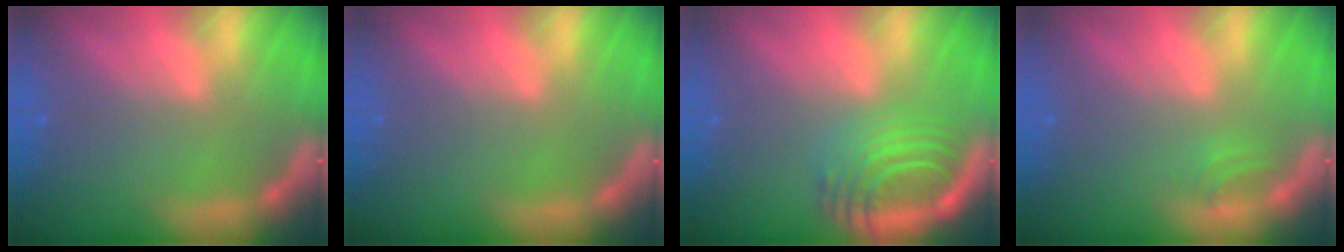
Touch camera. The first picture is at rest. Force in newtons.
{"total": 0.0}
{"total": 7.1}
{"total": 0.9}